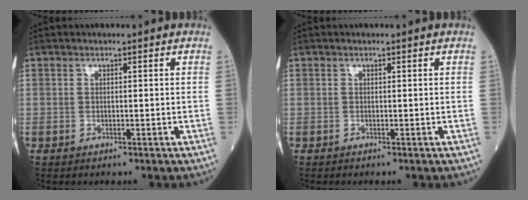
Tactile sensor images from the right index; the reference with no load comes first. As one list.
[{"total": 0.0}]